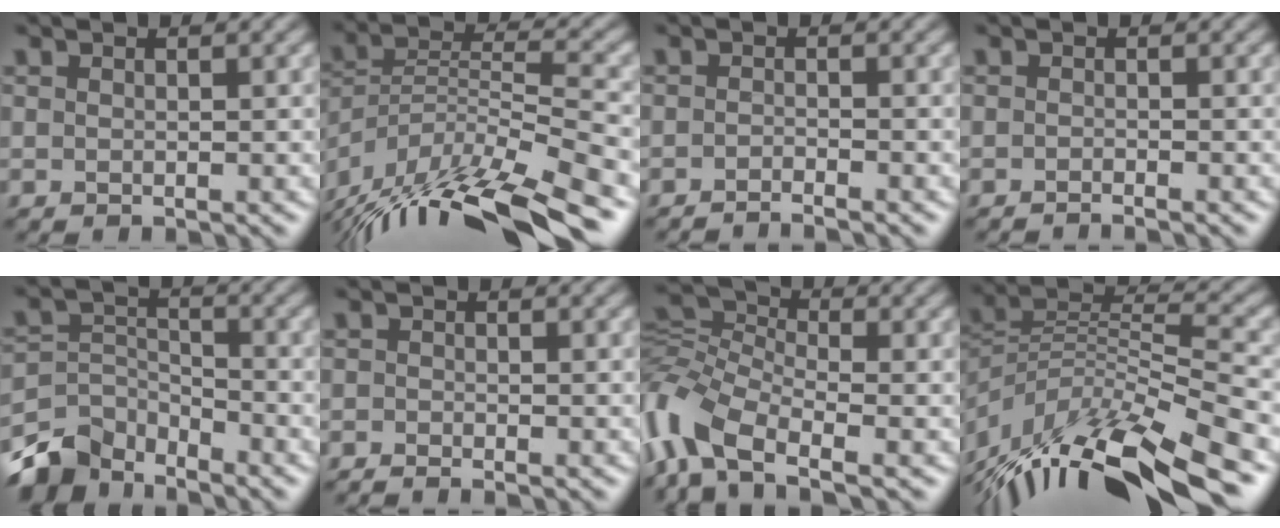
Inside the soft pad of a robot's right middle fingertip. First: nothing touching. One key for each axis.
{"total": 14.9, "fx": -11.5, "fy": 3.6, "fz": 8.8, "tx": -0.172, "ty": 0.005, "tz": -0.191}
{"total": 1.6, "fx": -1.4, "fy": 0.2, "fz": 0.7, "tx": -0.001, "ty": -0.002, "tz": -0.030}
{"total": 1.0, "fx": -0.9, "fy": 0.1, "fz": 0.4, "tx": -0.001, "ty": -0.001, "tz": -0.020}
{"total": 6.2, "fx": -5.3, "fy": 2.7, "fz": 1.8, "tx": -0.037, "ty": -0.010, "tz": -0.109}
{"total": 1.6, "fx": -1.5, "fy": 0.1, "fz": 0.6, "tx": -0.011, "ty": -0.007, "tz": -0.031}
{"total": 8.6, "fx": -4.3, "fy": 4.4, "fz": 6.1, "tx": -0.131, "ty": 0.004, "tz": -0.101}
{"total": 13.4, "fx": -8.4, "fy": 4.1, "fz": 9.6, "tx": -0.195, "ty": 0.015, "tz": -0.149}